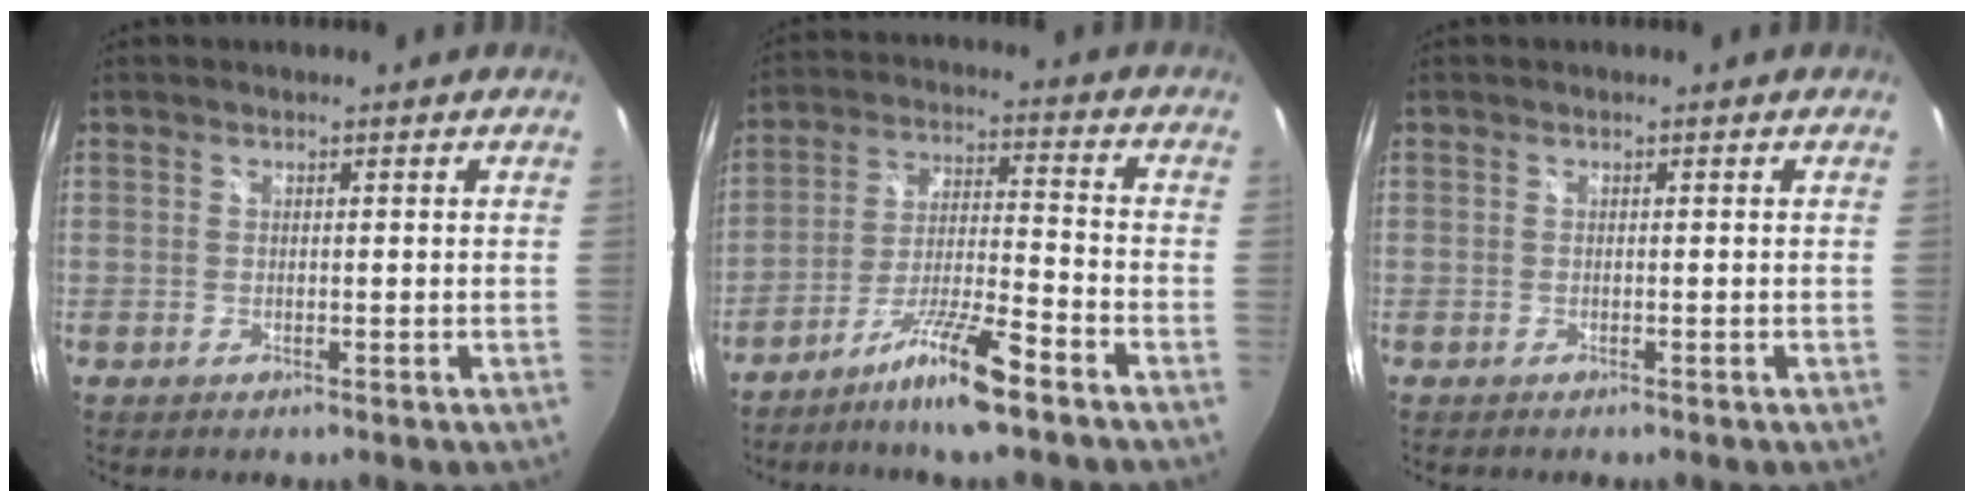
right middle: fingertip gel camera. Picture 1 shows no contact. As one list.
[{"total": 9.8, "force": [-7.4, -0.1, 6.5], "torque": [-0.132, 0.000, -0.133]}, {"total": 0.6, "force": [-0.6, 0.2, 0.1], "torque": [-0.003, -0.004, -0.011]}]